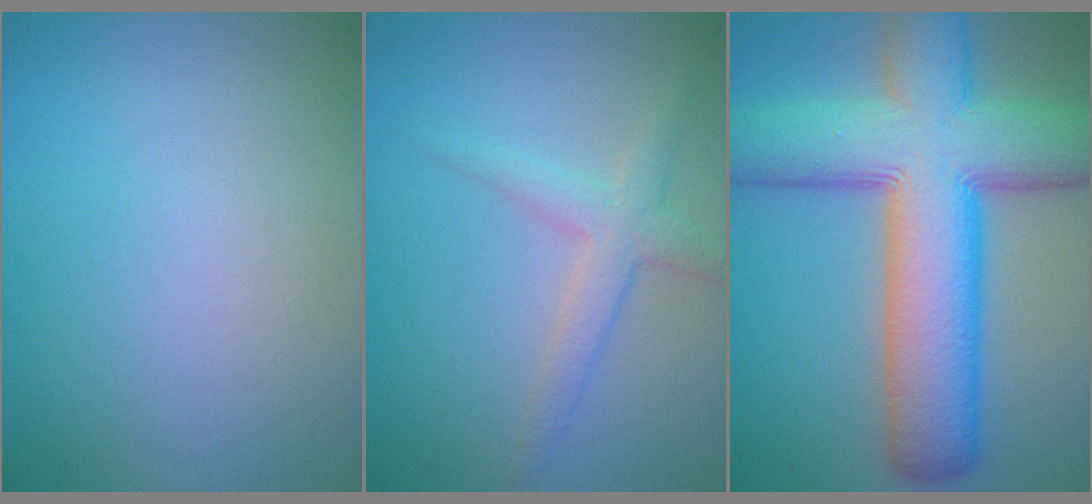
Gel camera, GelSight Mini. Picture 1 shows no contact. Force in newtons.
{"total": 2.6, "press": 2.6, "slide": 0.1}
{"total": 14.2, "press": 14.1, "slide": 0.7}